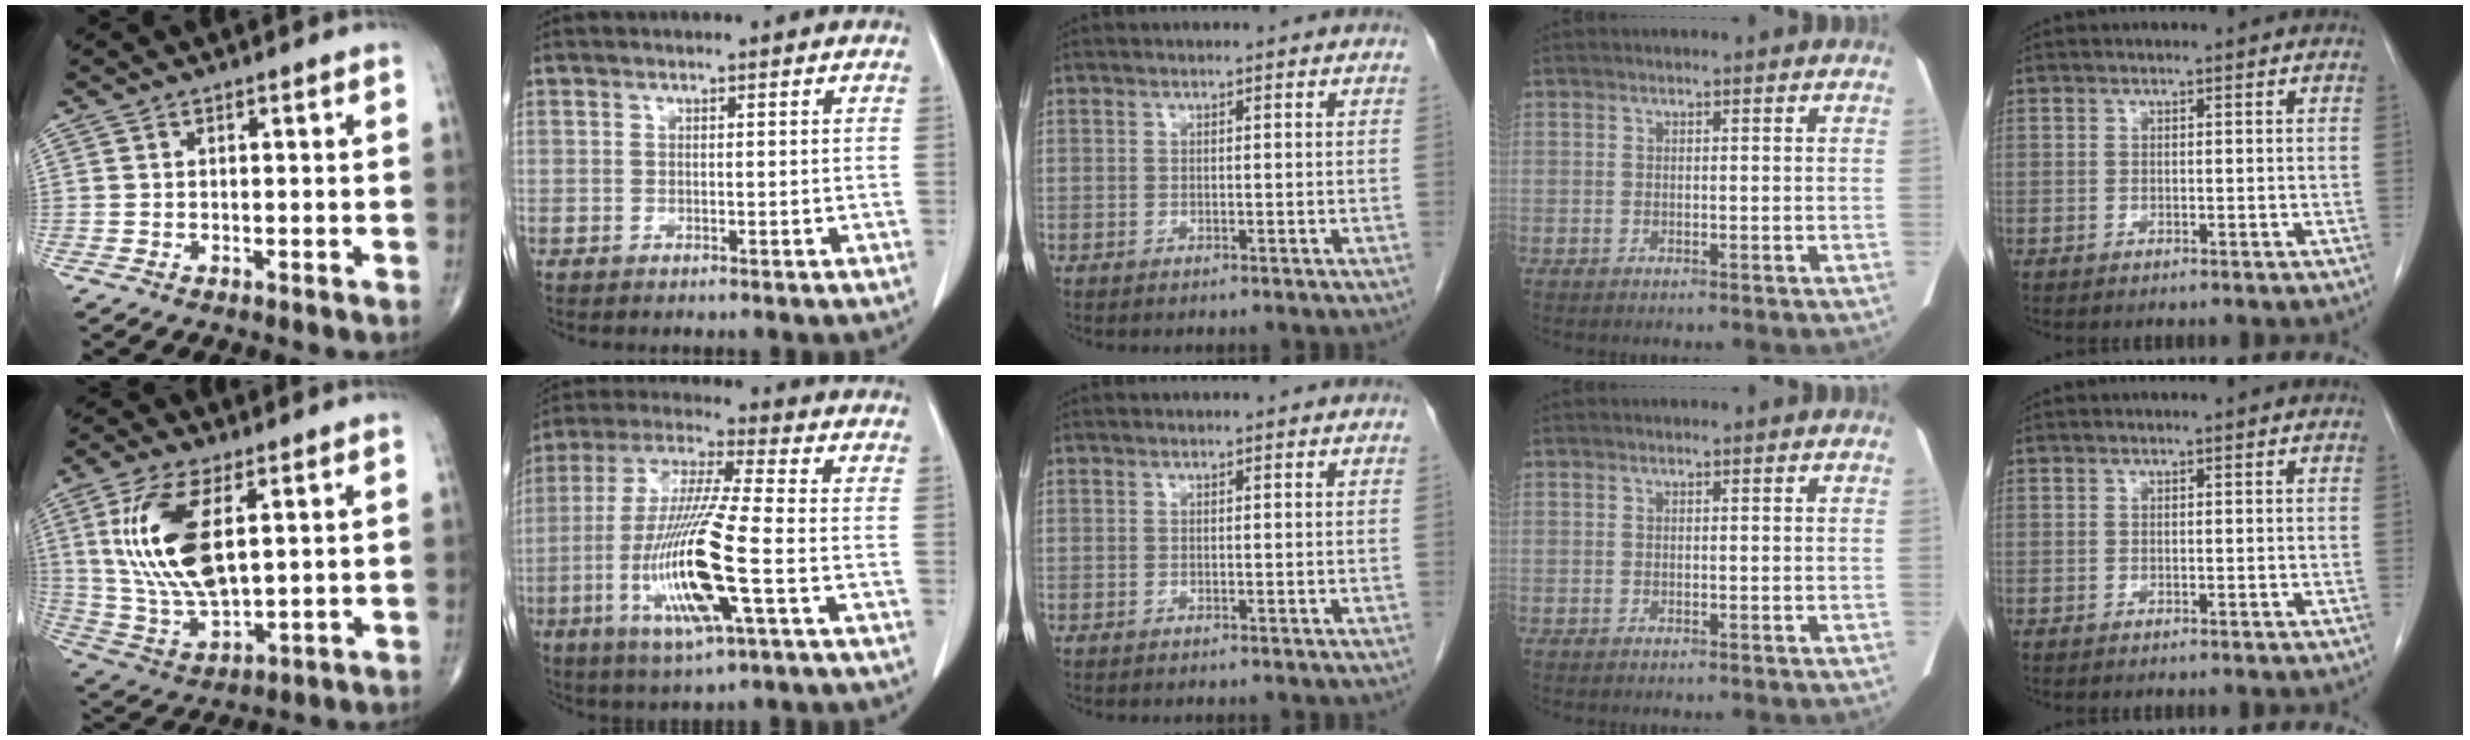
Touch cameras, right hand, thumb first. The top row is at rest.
{"thumb": {"total": 16.7, "force": [4.3, 7.4, 14.3], "torque": [-0.295, -0.019, 0.094]}, "index": {"total": 16.3, "force": [-4.4, 0.8, 15.6], "torque": [-0.326, -0.019, -0.082]}}